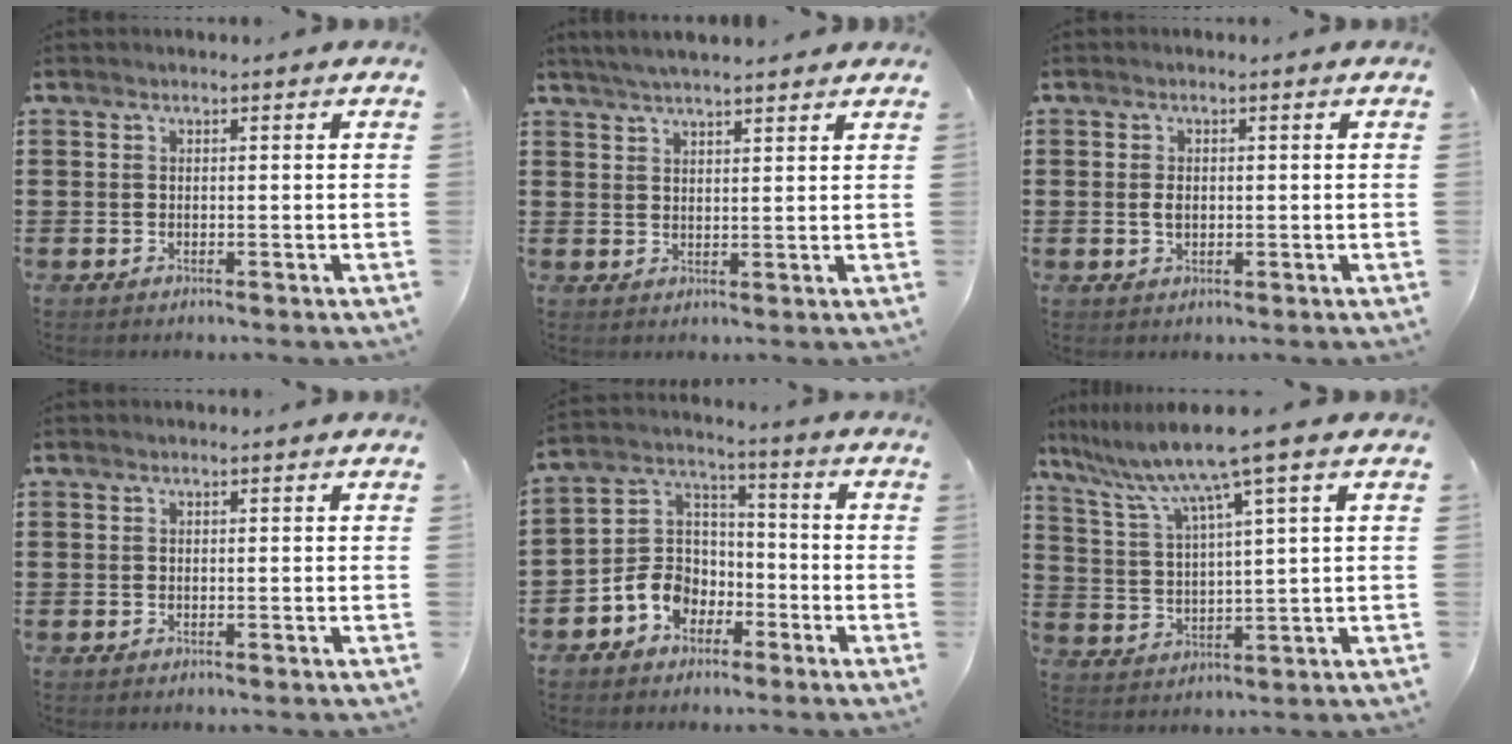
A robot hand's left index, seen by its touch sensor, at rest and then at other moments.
{"total": 3.5, "force": [3.2, 0.0, 1.3], "torque": [-0.033, -0.003, 0.060]}
{"total": 1.9, "force": [0.0, 1.1, 1.6], "torque": [-0.040, 0.003, -0.004]}
{"total": 0.0}
{"total": 7.8, "force": [-4.0, 6.2, 2.4], "torque": [-0.084, 0.019, -0.085]}
{"total": 8.8, "force": [6.1, -0.4, 6.3], "torque": [-0.152, -0.037, 0.095]}